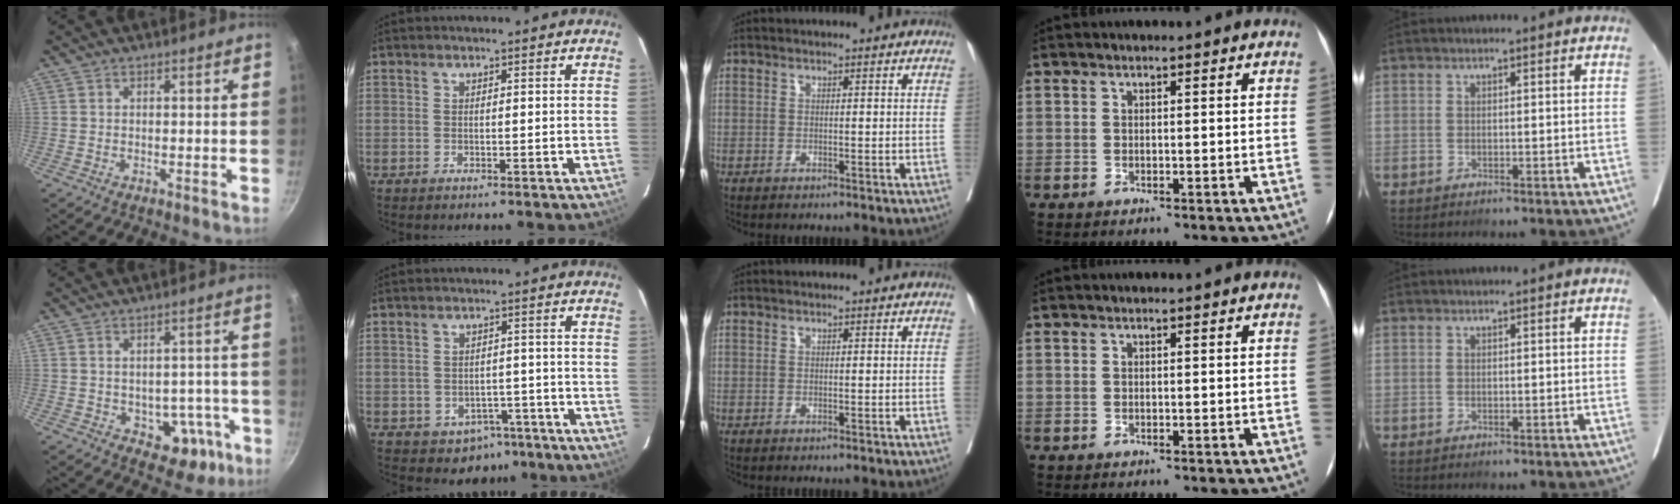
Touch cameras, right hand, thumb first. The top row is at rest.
{"thumb": {"total": 9.1, "force": [-3.4, 6.2, 5.7], "torque": [-0.038, 0.032, -0.030]}, "index": {"total": 6.0, "force": [-3.5, 4.6, 1.4], "torque": [-0.010, 0.012, -0.038]}}